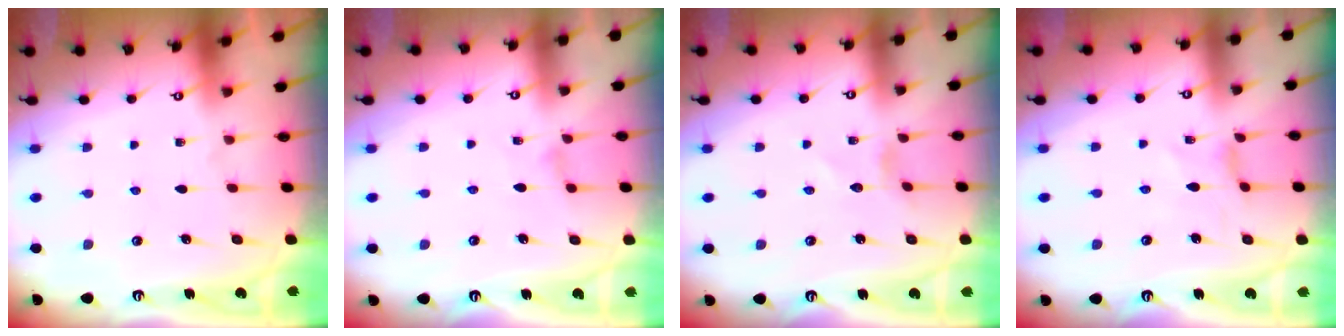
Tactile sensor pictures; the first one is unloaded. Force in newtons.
{"total": 0.8, "press": 0.7, "slide": 0.3}
{"total": 1.7, "press": 1.7, "slide": 0.2}
{"total": 1.6, "press": 1.5, "slide": 0.4}